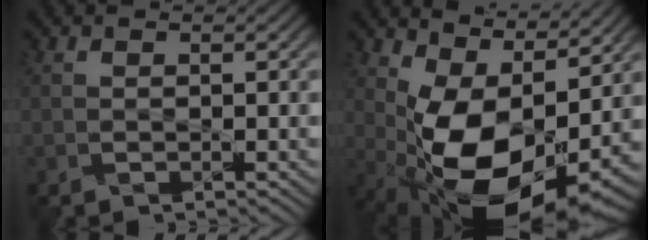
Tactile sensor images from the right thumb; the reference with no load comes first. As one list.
[{"total": 14.6, "force": [0.5, 7.9, 12.2], "torque": [-0.207, -0.019, 0.022]}]